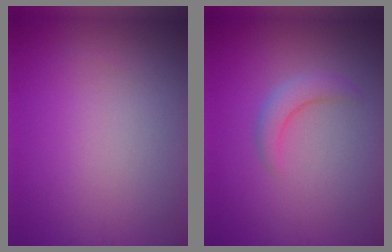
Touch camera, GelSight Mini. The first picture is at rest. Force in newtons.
{"total": 2.1, "press": 2.1, "slide": 0.3}